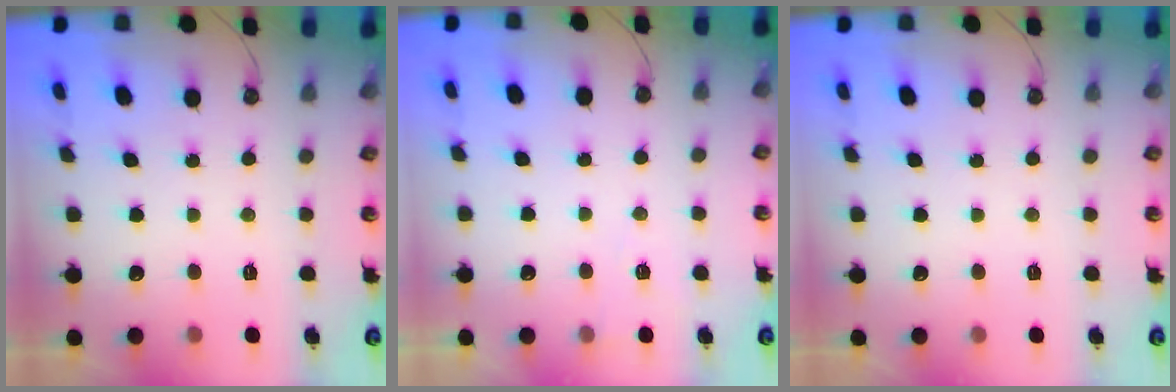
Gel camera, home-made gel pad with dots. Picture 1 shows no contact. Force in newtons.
{"total": 5.3, "press": 3.6, "slide": 4.0}
{"total": 0.0}